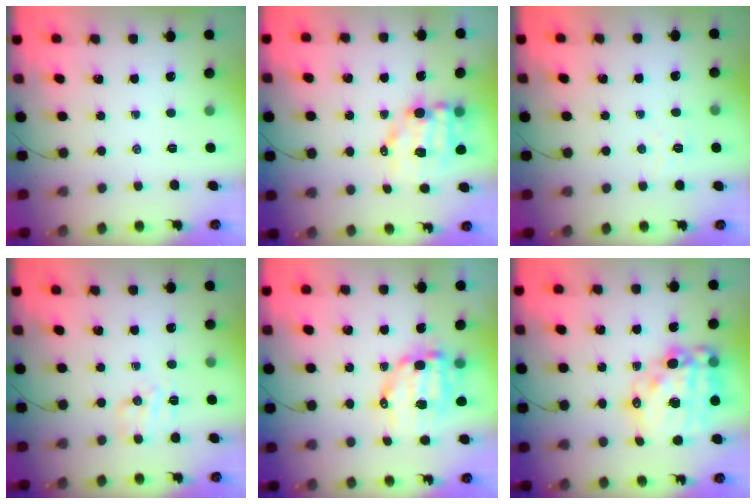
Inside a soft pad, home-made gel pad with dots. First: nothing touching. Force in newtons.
{"total": 8.7, "press": 8.6, "slide": 1.6}
{"total": 2.4, "press": 2.3, "slide": 0.8}
{"total": 5.3, "press": 5.2, "slide": 1.2}
{"total": 10.5, "press": 10.3, "slide": 2.2}
{"total": 21.1, "press": 20.7, "slide": 4.4}